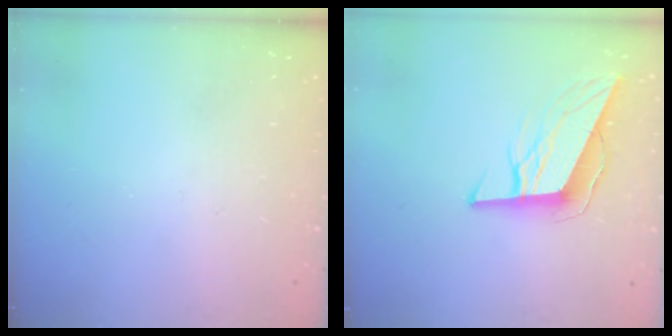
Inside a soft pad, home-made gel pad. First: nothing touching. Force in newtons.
{"total": 10.7, "press": 10.2, "slide": 3.3}